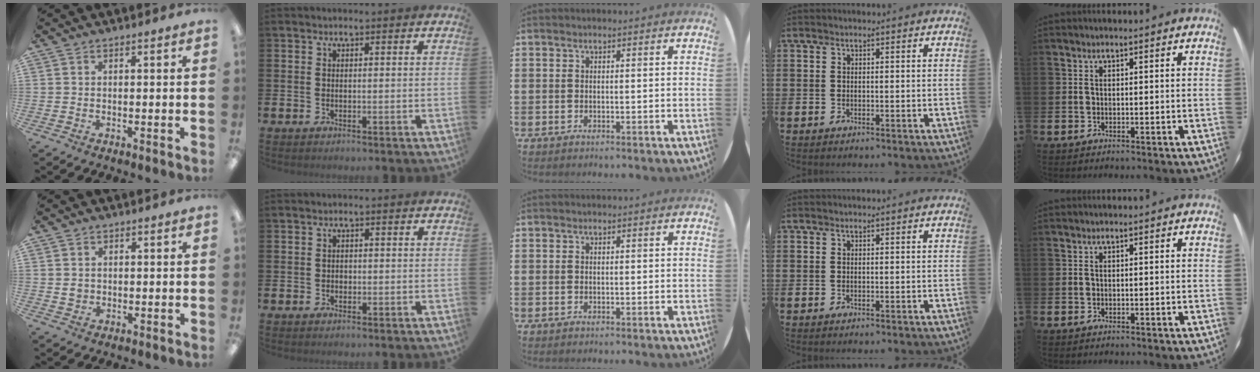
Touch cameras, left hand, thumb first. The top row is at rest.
{"thumb": {"total": 1.8, "force": [0.3, 1.7, 0.7], "torque": [-0.006, 0.002, 0.001]}, "index": {"total": 0.7, "force": [-0.1, 0.7, 0.2], "torque": [-0.003, 0.005, -0.004]}}